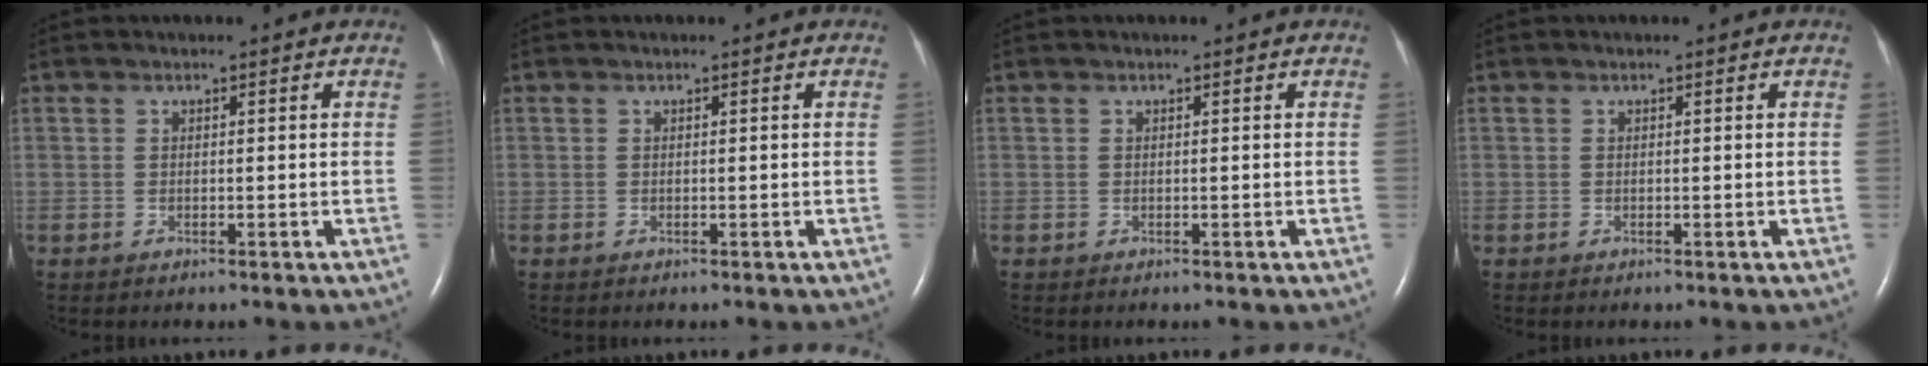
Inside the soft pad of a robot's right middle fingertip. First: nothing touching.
{"total": 0.0}
{"total": 0.0}
{"total": 0.0}